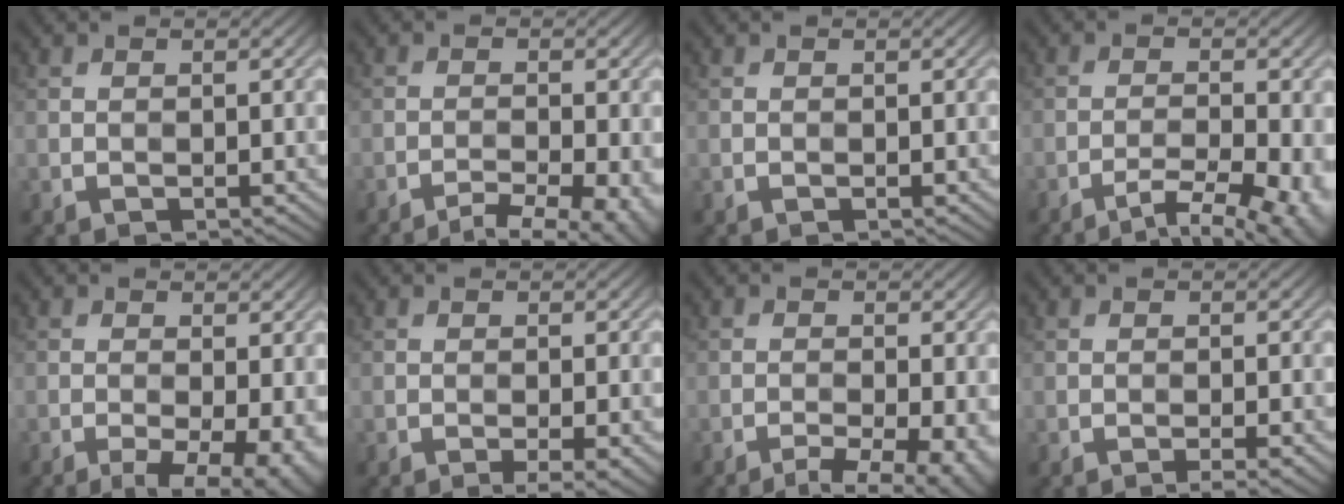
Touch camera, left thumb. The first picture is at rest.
{"total": 5.9, "force": [-4.2, 1.1, 4.0], "torque": [-0.059, -0.007, -0.061]}
{"total": 0.0}
{"total": 7.6, "force": [-4.3, 1.9, 6.0], "torque": [-0.098, -0.008, -0.059]}
{"total": 7.5, "force": [-3.2, 2.5, 6.3], "torque": [-0.096, -0.010, -0.040]}
{"total": 2.8, "force": [-1.4, 0.4, 2.4], "torque": [-0.039, 0.002, -0.023]}
{"total": 6.2, "force": [-3.8, 1.4, 4.7], "torque": [-0.069, -0.009, -0.054]}
{"total": 2.0, "force": [-1.2, 0.2, 1.6], "torque": [-0.025, 0.003, -0.021]}